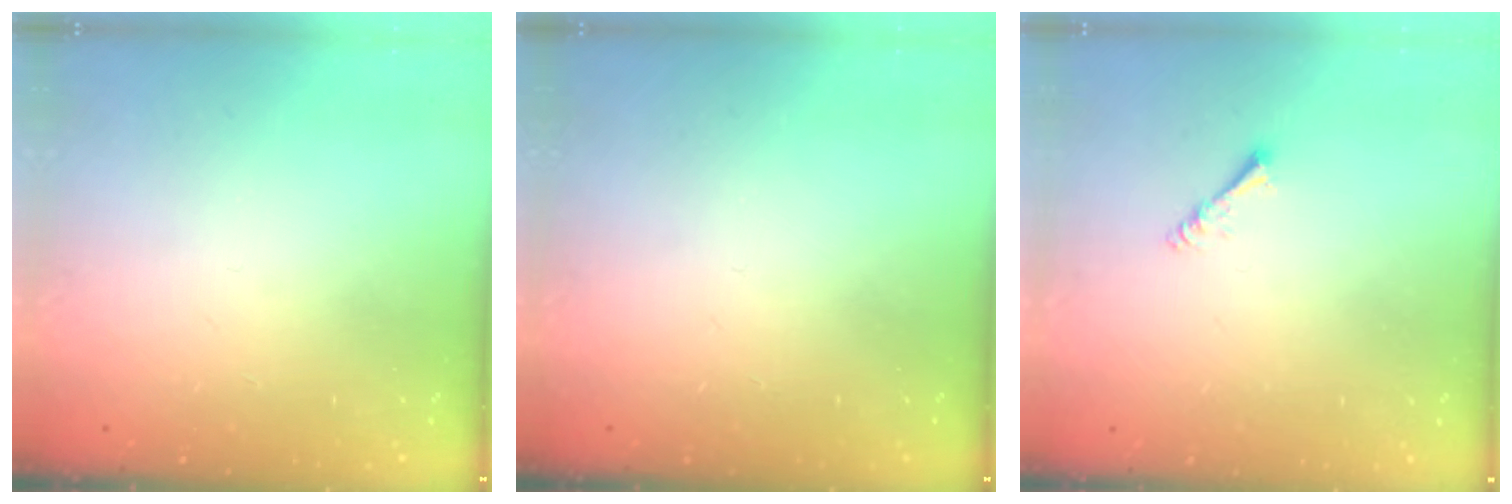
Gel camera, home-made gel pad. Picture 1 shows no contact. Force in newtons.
{"total": 0.0}
{"total": 1.4, "press": 1.3, "slide": 0.3}